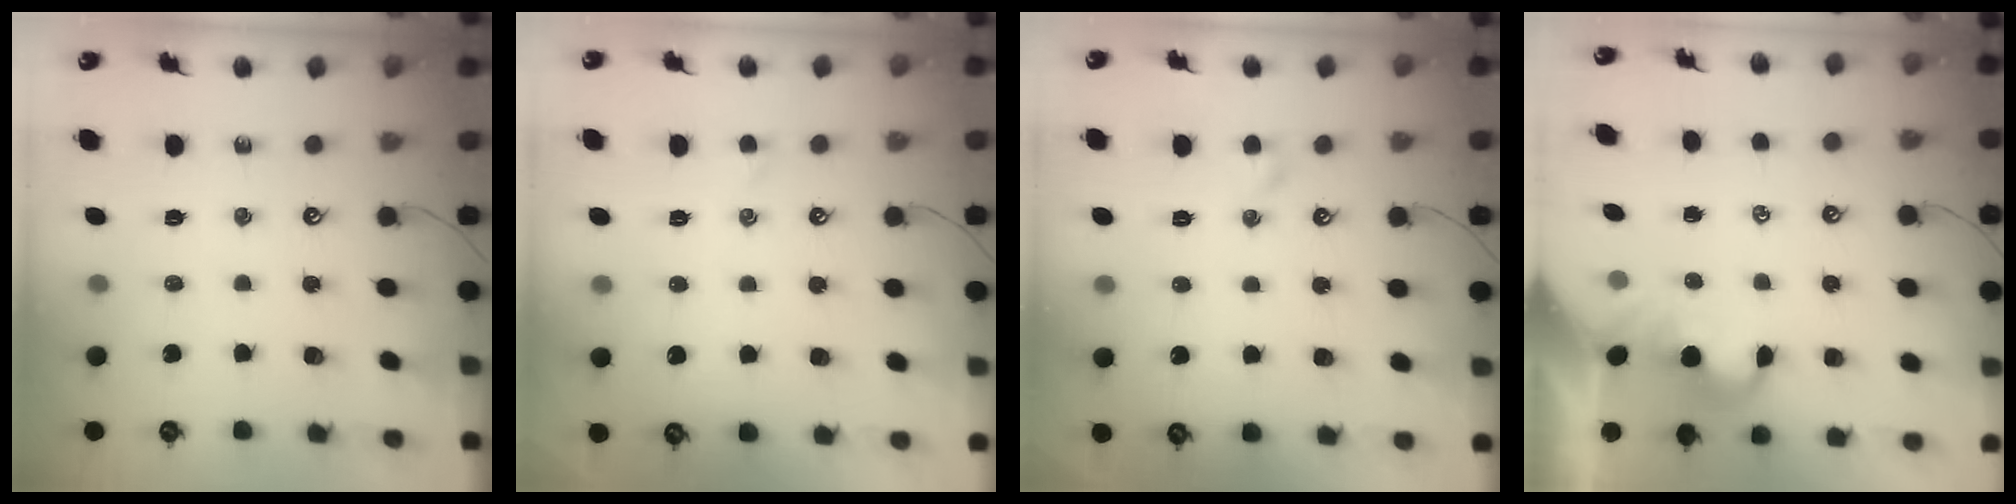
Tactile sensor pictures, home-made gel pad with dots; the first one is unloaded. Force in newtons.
{"total": 0.0}
{"total": 0.9, "press": 0.8, "slide": 0.4}
{"total": 0.6, "press": 0.5, "slide": 0.3}